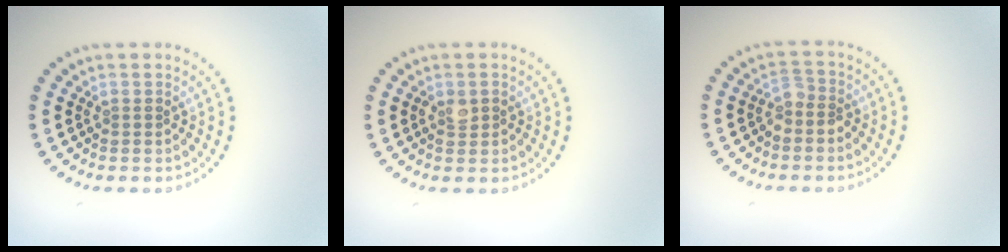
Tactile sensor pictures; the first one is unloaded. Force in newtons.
{"total": 1.4, "press": 1.4, "slide": 0.1}
{"total": 1.6, "press": 1.3, "slide": 1.0}